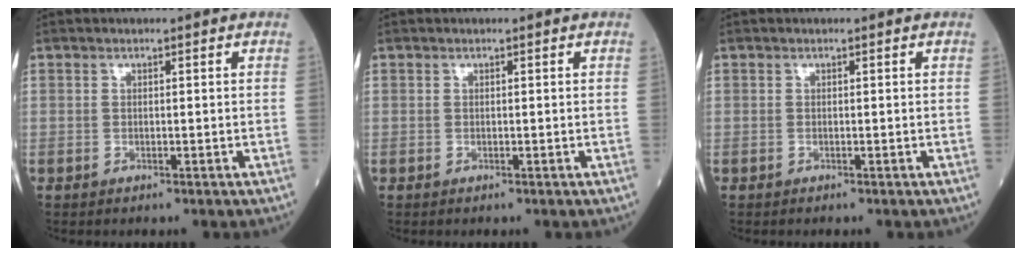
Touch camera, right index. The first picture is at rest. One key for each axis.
{"total": 0.0}
{"total": 0.0}